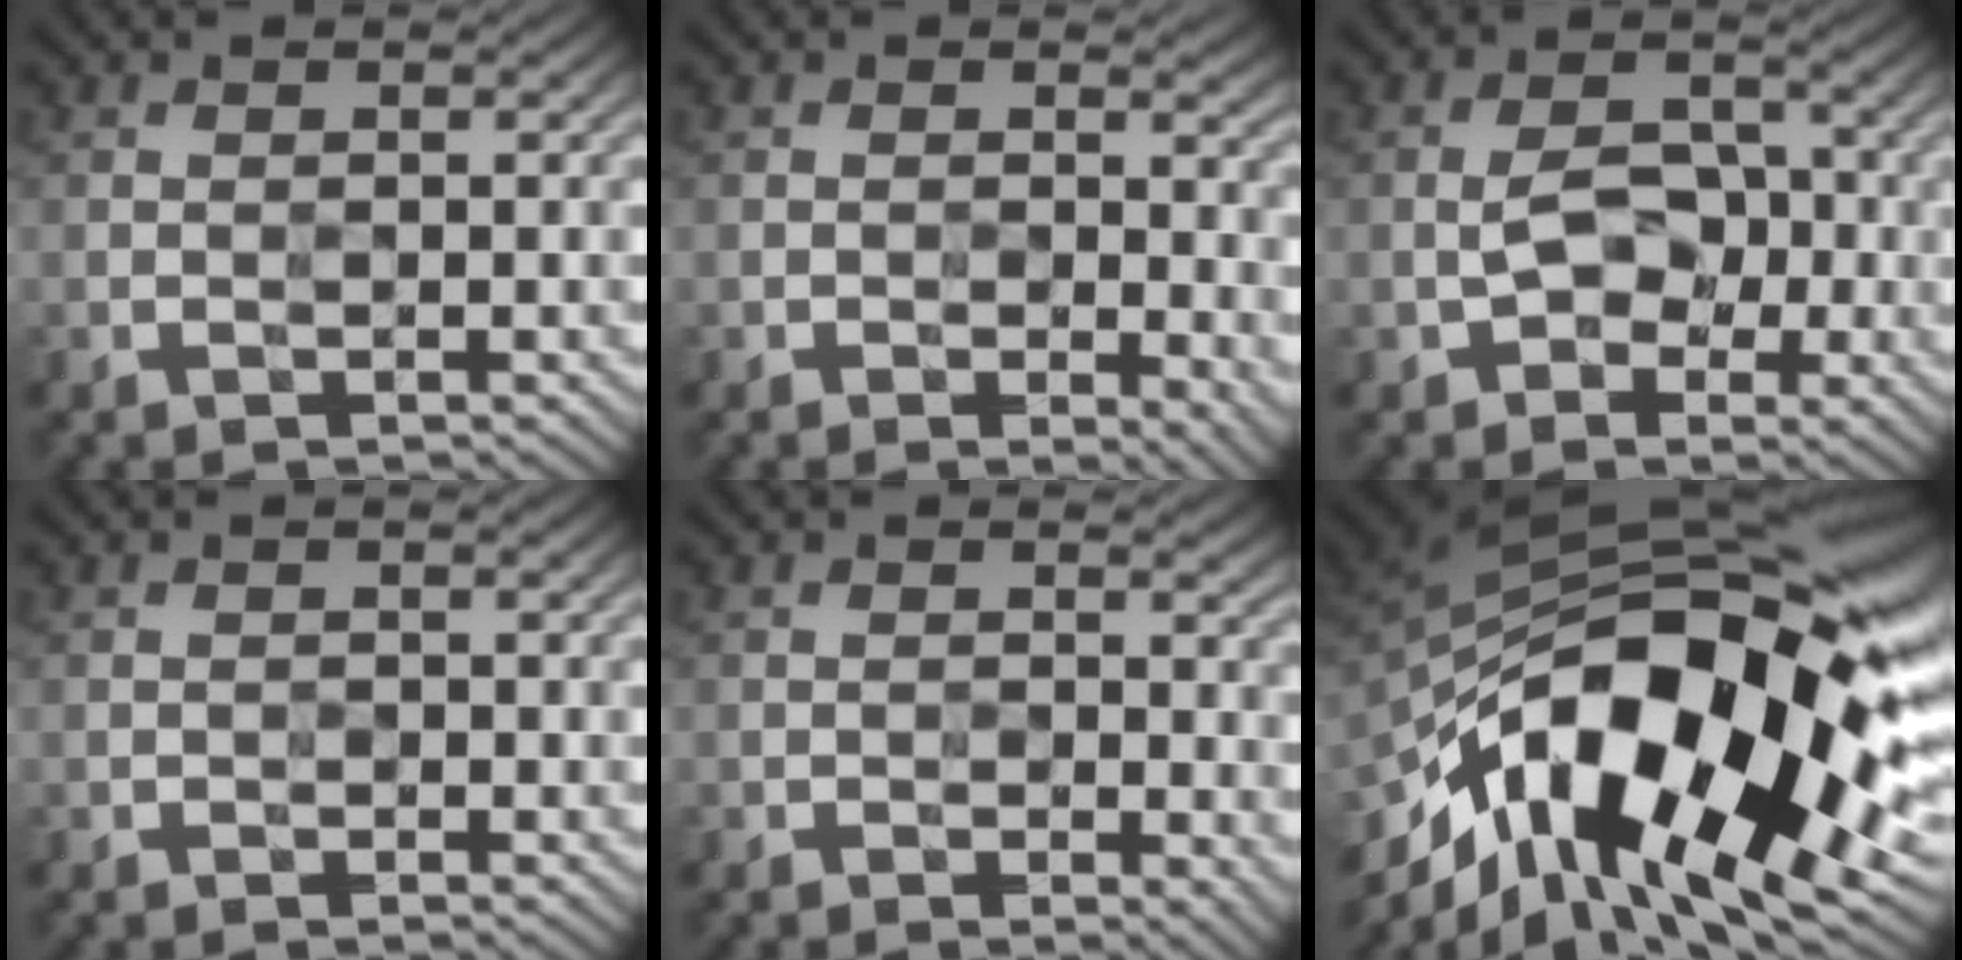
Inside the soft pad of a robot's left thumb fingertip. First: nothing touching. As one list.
[{"total": 4.1, "force": [-0.3, 2.2, 3.5], "torque": [-0.042, -0.007, 0.004]}, {"total": 3.8, "force": [-1.0, 2.7, 2.4], "torque": [-0.029, 0.008, -0.018]}, {"total": 0.0}, {"total": 2.4, "force": [-0.1, 1.3, 2.0], "torque": [-0.025, -0.002, 0.000]}, {"total": 20.7, "force": [-5.8, 9.7, 17.4], "torque": [-0.328, -0.013, -0.105]}]